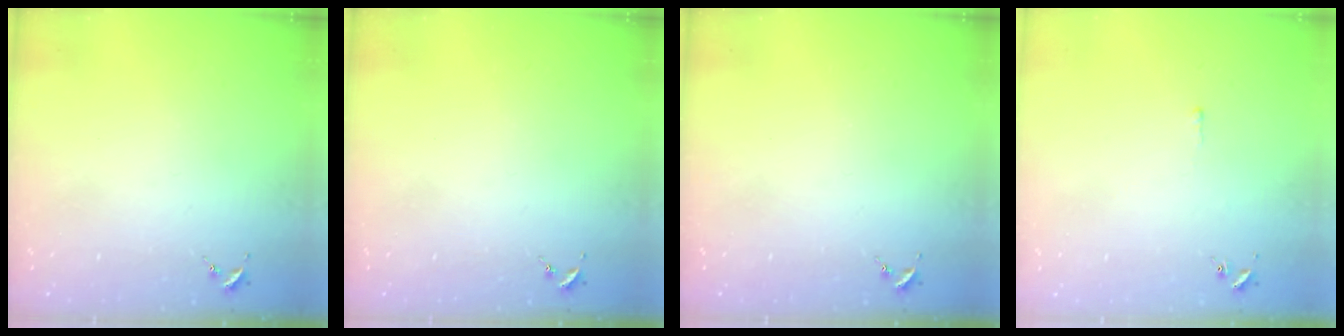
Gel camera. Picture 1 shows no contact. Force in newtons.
{"total": 0.0}
{"total": 0.0}
{"total": 2.6, "press": 2.6, "slide": 0.4}